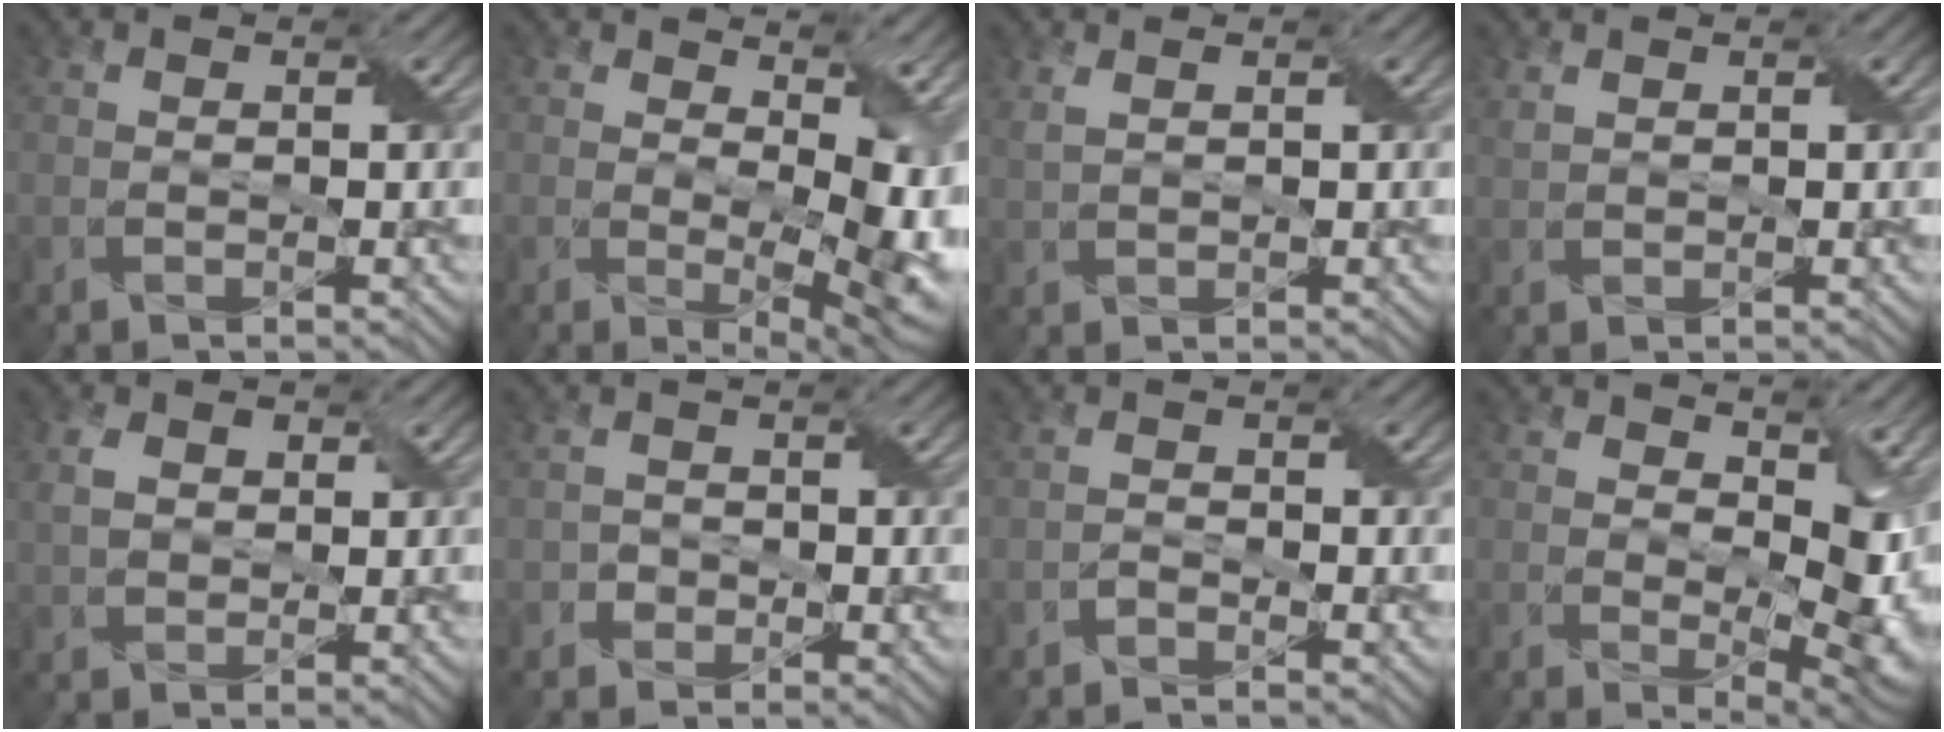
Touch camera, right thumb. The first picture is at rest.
{"total": 10.3, "force": [1.4, 5.9, 8.4], "torque": [-0.129, -0.022, 0.049]}
{"total": 1.6, "force": [1.1, 0.4, 1.1], "torque": [-0.036, 0.004, 0.025]}
{"total": 1.2, "force": [0.9, 0.5, 0.6], "torque": [-0.024, 0.004, 0.021]}
{"total": 3.6, "force": [1.0, 2.6, 2.4], "torque": [-0.056, 0.006, 0.015]}
{"total": 1.6, "force": [-0.5, 1.5, 0.3], "torque": [0.000, 0.002, -0.008]}
{"total": 1.1, "force": [-0.9, 0.3, 0.6], "torque": [-0.014, 0.005, -0.018]}
{"total": 9.9, "force": [2.5, 5.6, 7.8], "torque": [-0.122, -0.019, 0.053]}